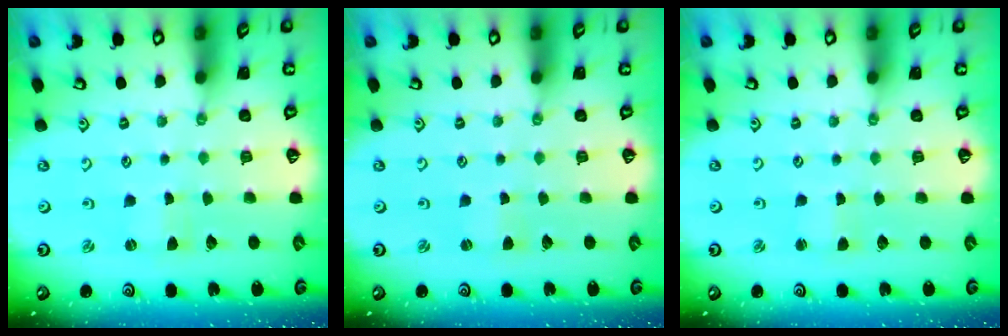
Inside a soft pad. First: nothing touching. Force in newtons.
{"total": 1.3, "press": 1.3, "slide": 0.4}
{"total": 1.7, "press": 1.7, "slide": 0.2}